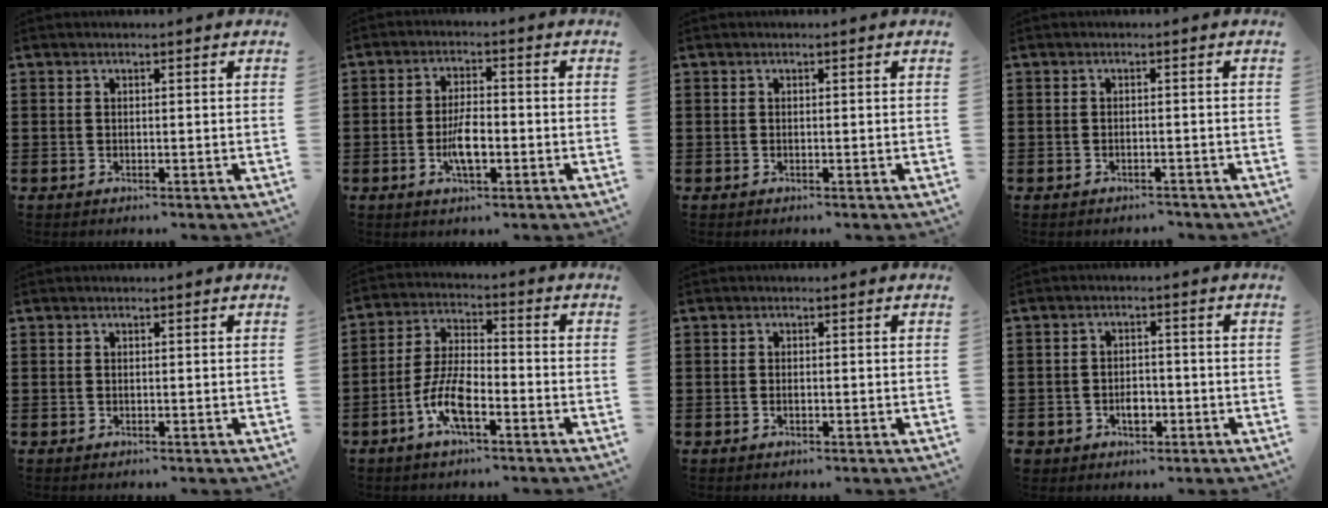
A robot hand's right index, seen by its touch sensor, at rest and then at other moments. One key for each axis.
{"total": 5.3, "fx": -1.4, "fy": 1.7, "fz": 4.8, "tx": -0.103, "ty": -0.005, "tz": -0.029}
{"total": 0.0}
{"total": 0.9, "fx": -0.9, "fy": 0.0, "fz": 0.3, "tx": -0.011, "ty": -0.005, "tz": -0.016}
{"total": 0.0}
{"total": 7.9, "fx": -3.8, "fy": 2.6, "fz": 6.4, "tx": -0.154, "ty": -0.010, "tz": -0.075}
{"total": 0.7, "fx": -0.3, "fy": 0.1, "fz": 0.6, "tx": -0.014, "ty": -0.008, "tz": -0.003}
{"total": 2.9, "fx": -1.4, "fy": 2.0, "fz": 1.6, "tx": -0.035, "ty": 0.000, "tz": -0.026}